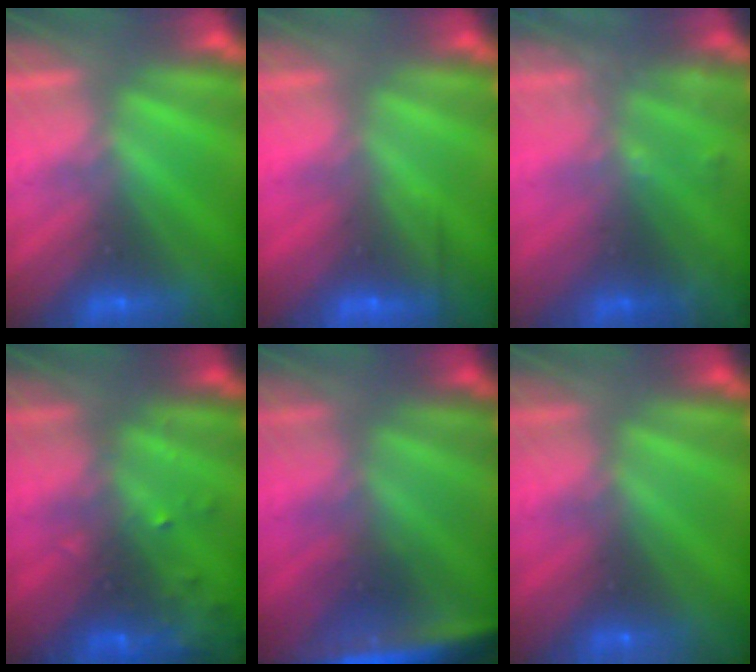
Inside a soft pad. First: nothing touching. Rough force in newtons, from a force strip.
{"total": 2.4}
{"total": 2.0}
{"total": 6.9}
{"total": 4.5}
{"total": 7.8}